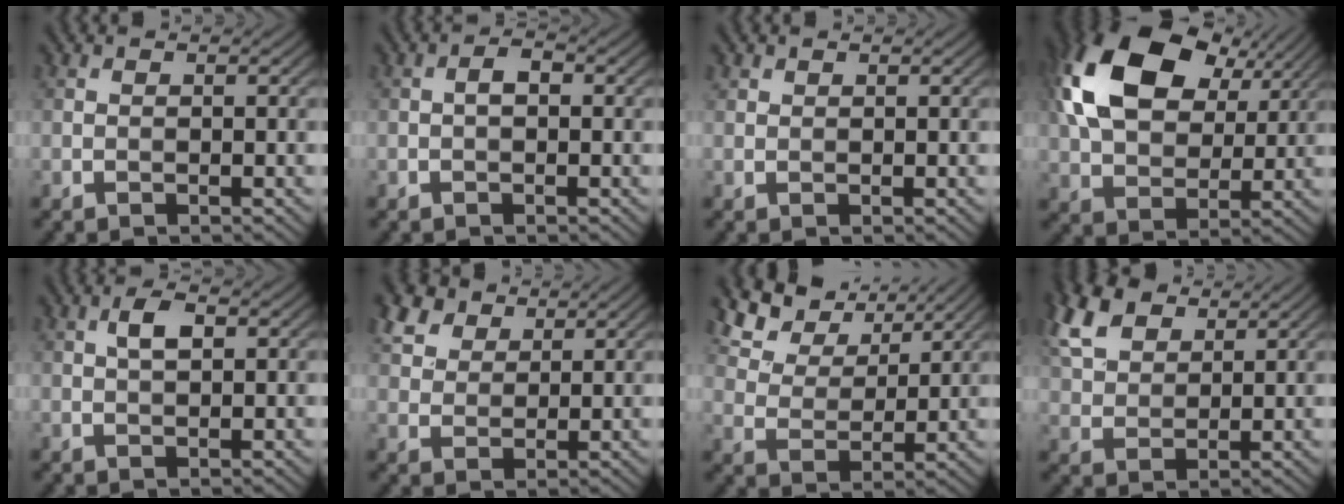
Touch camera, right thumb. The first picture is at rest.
{"total": 1.6, "force": [-0.1, 0.9, 1.3], "torque": [-0.023, 0.008, -0.005]}
{"total": 0.8, "force": [0.6, 0.5, 0.1], "torque": [-0.002, -0.001, 0.015]}
{"total": 17.7, "force": [6.7, 11.3, 11.8], "torque": [-0.272, 0.029, 0.124]}
{"total": 2.6, "force": [0.8, 1.2, 2.2], "torque": [-0.043, 0.005, 0.012]}
{"total": 6.1, "force": [4.0, 3.6, 2.7], "torque": [-0.078, 0.008, 0.084]}
{"total": 8.9, "force": [6.7, 4.3, 4.1], "torque": [-0.107, -0.009, 0.136]}
{"total": 8.9, "force": [5.2, 5.1, 5.1], "torque": [-0.148, 0.022, 0.107]}